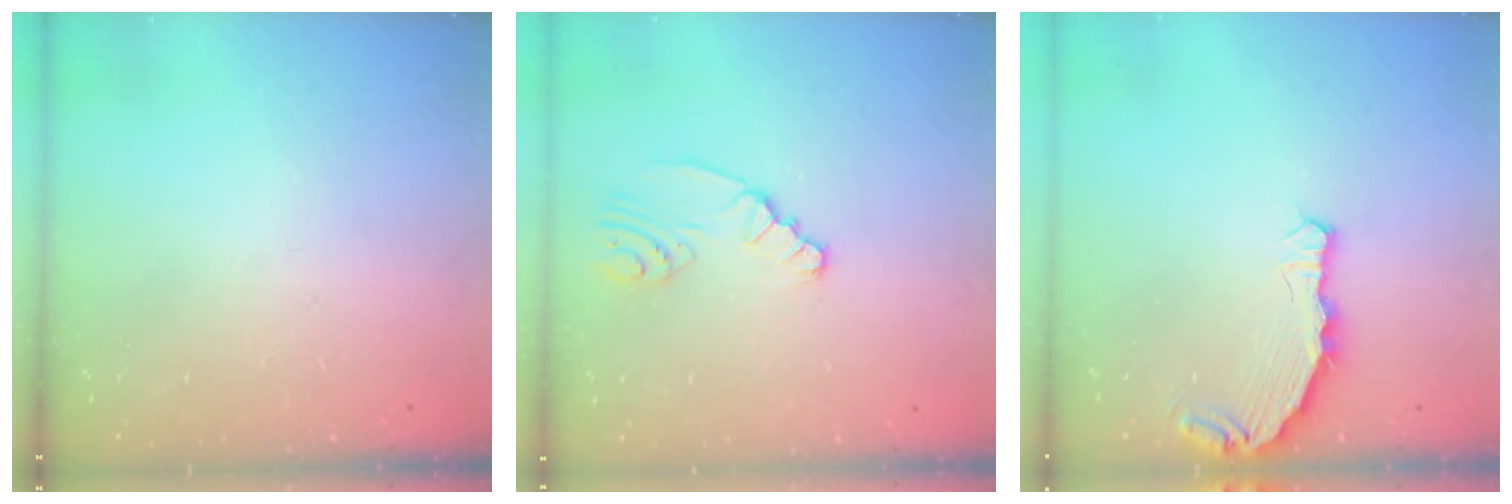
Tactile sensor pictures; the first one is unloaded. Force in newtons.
{"total": 2.4, "press": 2.4, "slide": 0.1}
{"total": 7.3, "press": 5.5, "slide": 4.7}